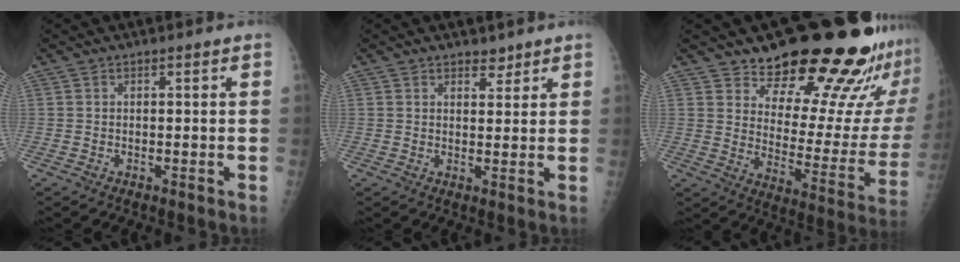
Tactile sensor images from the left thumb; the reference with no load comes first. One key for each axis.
{"total": 2.6, "fx": 2.1, "fy": 1.4, "fz": 0.8, "tx": 0.006, "ty": -0.014, "tz": 0.029}
{"total": 23.8, "fx": 20.1, "fy": 6.7, "fz": 10.9, "tx": -0.106, "ty": -0.164, "tz": 0.264}